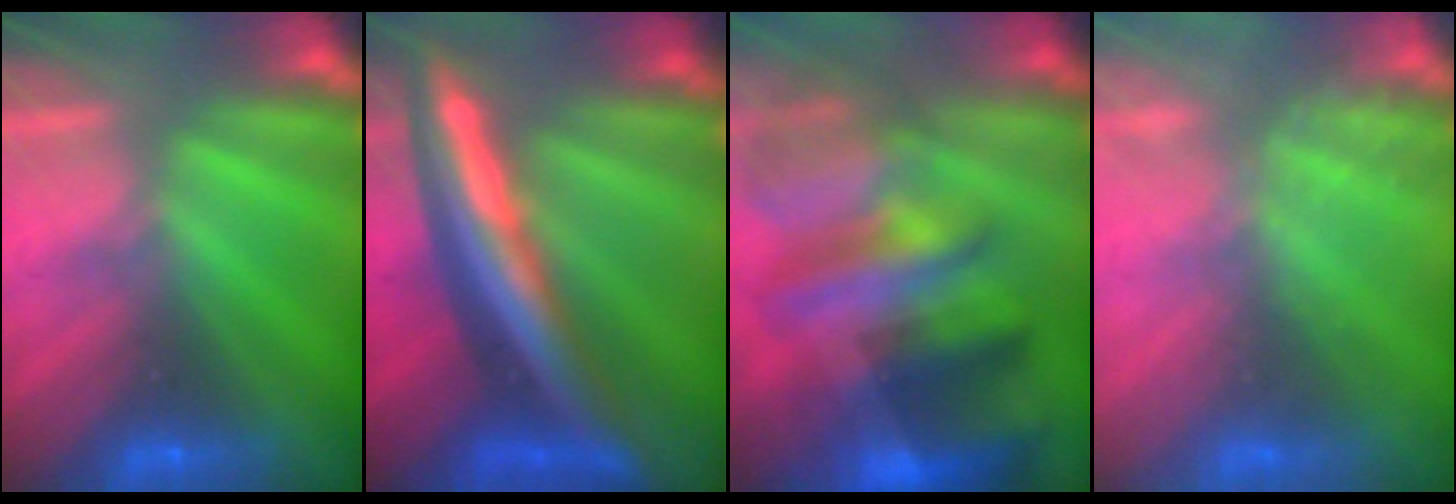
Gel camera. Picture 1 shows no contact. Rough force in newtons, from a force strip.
{"total": 6.9}
{"total": 9.3}
{"total": 2.4}